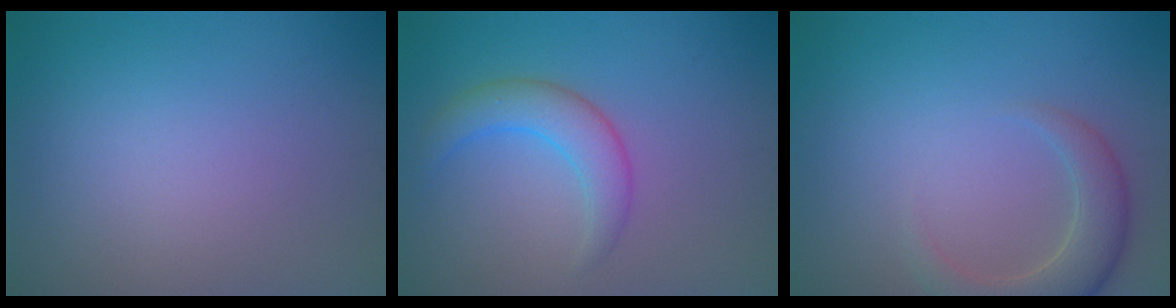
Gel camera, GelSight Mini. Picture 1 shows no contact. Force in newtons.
{"total": 3.4, "press": 3.4, "slide": 0.0}
{"total": 4.2, "press": 4.2, "slide": 0.5}